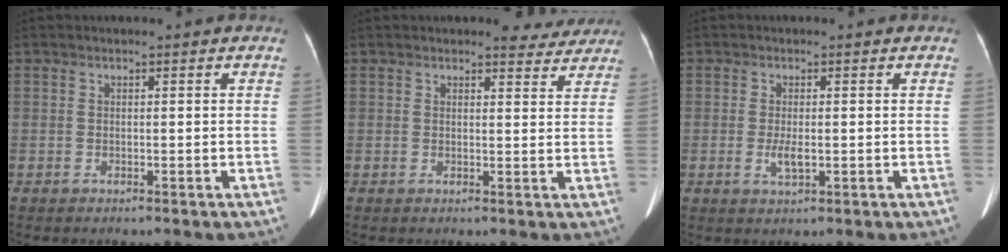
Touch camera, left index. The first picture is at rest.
{"total": 4.4, "force": [4.1, 1.5, 0.8], "torque": [0.000, -0.005, 0.035]}
{"total": 2.4, "force": [-0.4, 0.7, 2.2], "torque": [-0.047, -0.003, -0.003]}